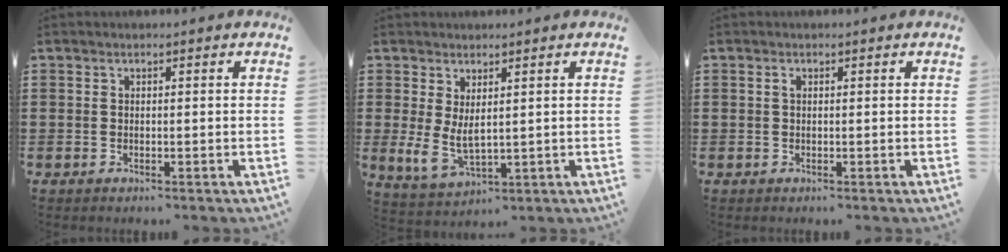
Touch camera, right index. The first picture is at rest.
{"total": 5.4, "force": [1.0, 2.7, 4.6], "torque": [-0.116, -0.009, 0.015]}
{"total": 0.6, "force": [0.2, 0.3, 0.5], "torque": [-0.011, 0.000, 0.003]}